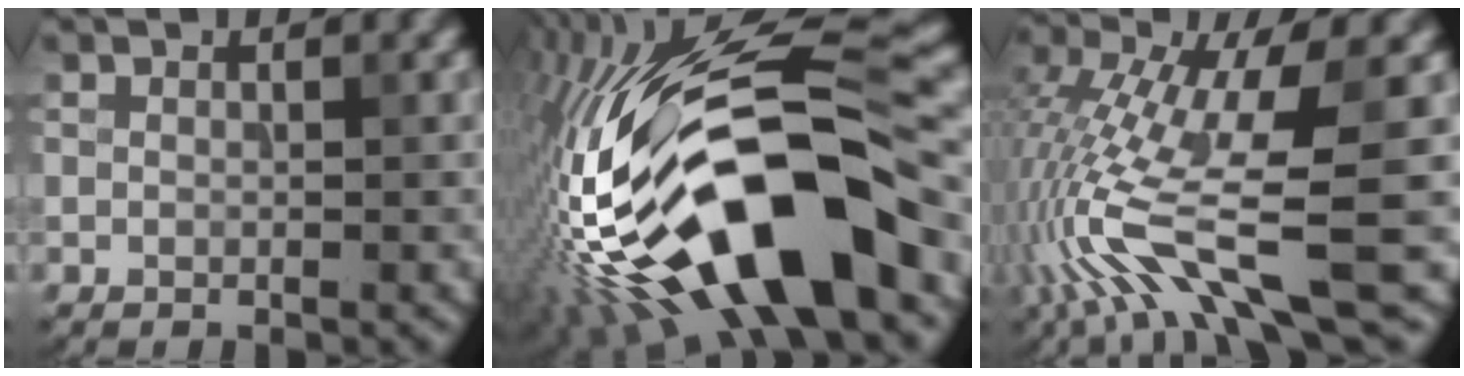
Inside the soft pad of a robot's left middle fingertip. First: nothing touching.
{"total": 17.7, "force": [-5.7, 6.3, 15.6], "torque": [-0.275, 0.015, -0.092]}
{"total": 11.4, "force": [-4.0, 2.5, 10.4], "torque": [-0.217, 0.002, -0.068]}